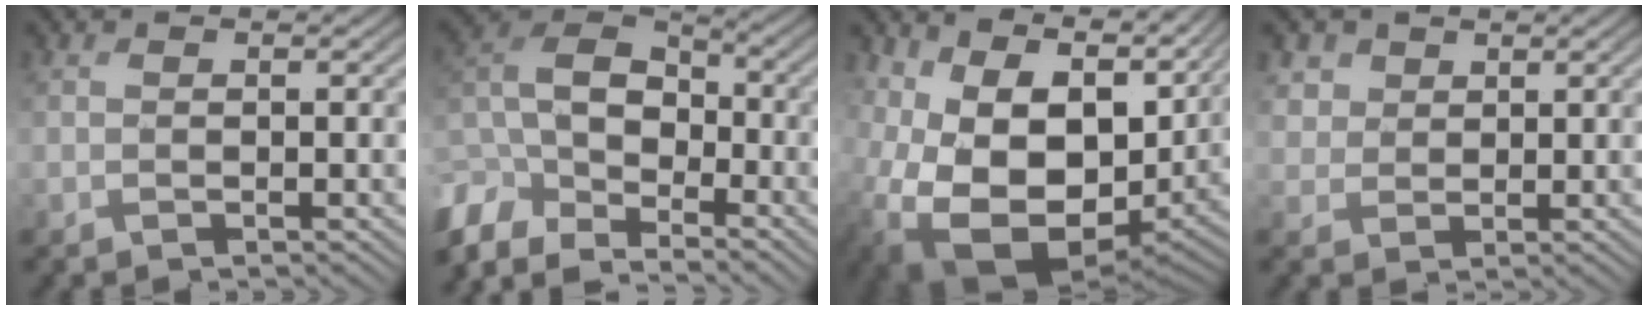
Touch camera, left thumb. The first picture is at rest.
{"total": 10.4, "force": [-7.8, 5.5, 4.2], "torque": [-0.119, -0.012, -0.169]}
{"total": 16.8, "force": [2.5, 12.3, 11.1], "torque": [-0.232, -0.030, 0.069]}
{"total": 2.7, "force": [1.5, 2.2, -0.1], "torque": [-0.016, 0.002, 0.035]}